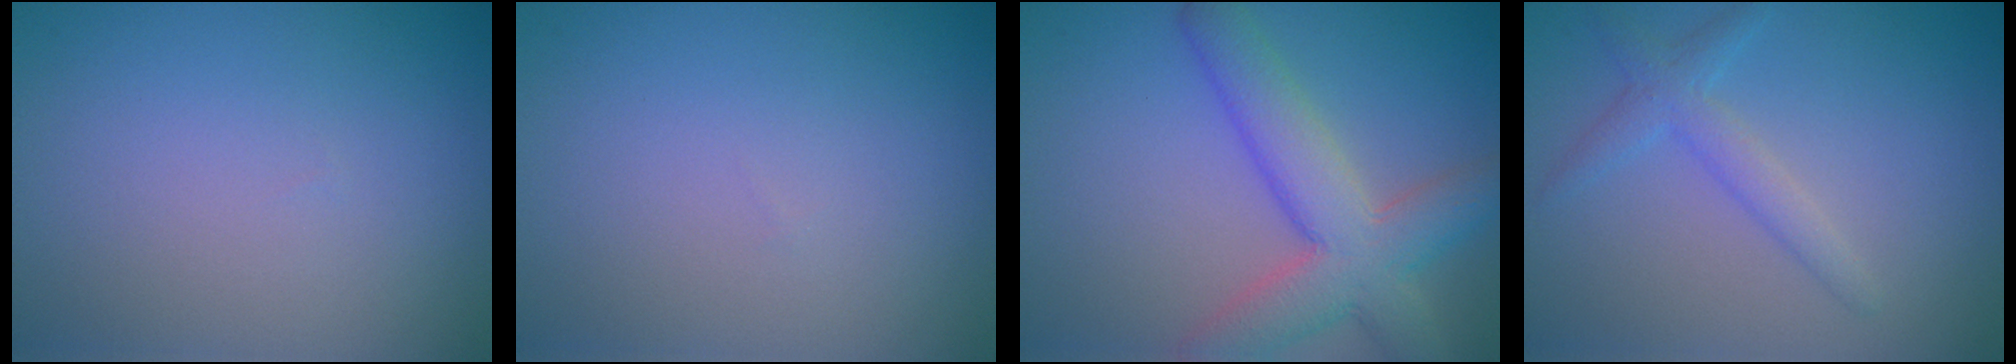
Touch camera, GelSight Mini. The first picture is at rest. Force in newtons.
{"total": 0.0}
{"total": 6.9, "press": 6.9, "slide": 0.3}
{"total": 2.3, "press": 2.3, "slide": 0.1}